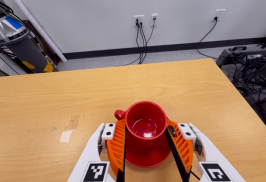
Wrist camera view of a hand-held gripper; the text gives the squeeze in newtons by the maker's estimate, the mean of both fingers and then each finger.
{"total": 1.0, "left": 2.1, "right": 0.0}